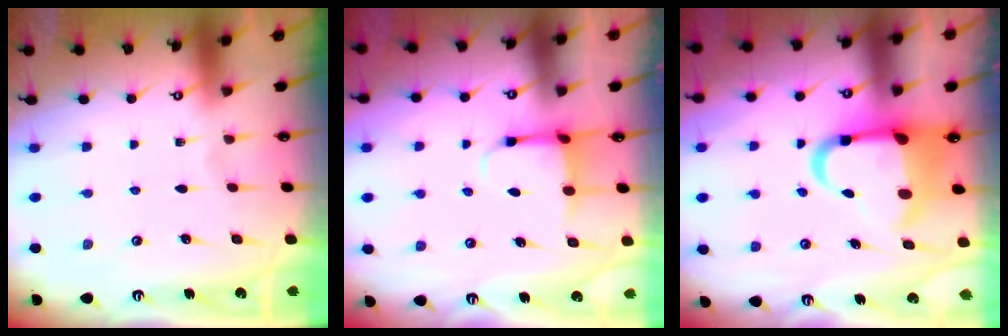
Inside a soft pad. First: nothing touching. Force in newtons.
{"total": 3.8, "press": 3.6, "slide": 1.3}
{"total": 12.8, "press": 12.7, "slide": 1.7}